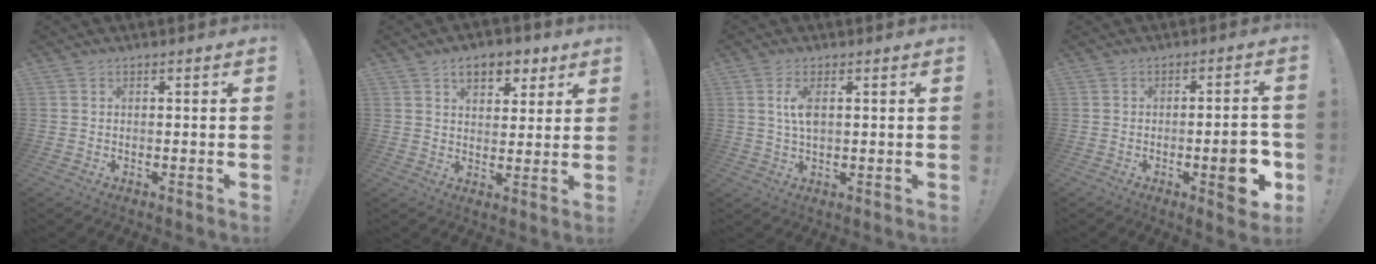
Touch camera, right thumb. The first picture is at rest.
{"total": 8.8, "force": [4.9, 5.4, 4.9], "torque": [-0.056, -0.020, 0.087]}
{"total": 4.8, "force": [1.1, 2.1, 4.2], "torque": [-0.084, -0.001, 0.015]}
{"total": 10.0, "force": [-2.9, 2.8, 9.1], "torque": [-0.102, 0.001, -0.044]}